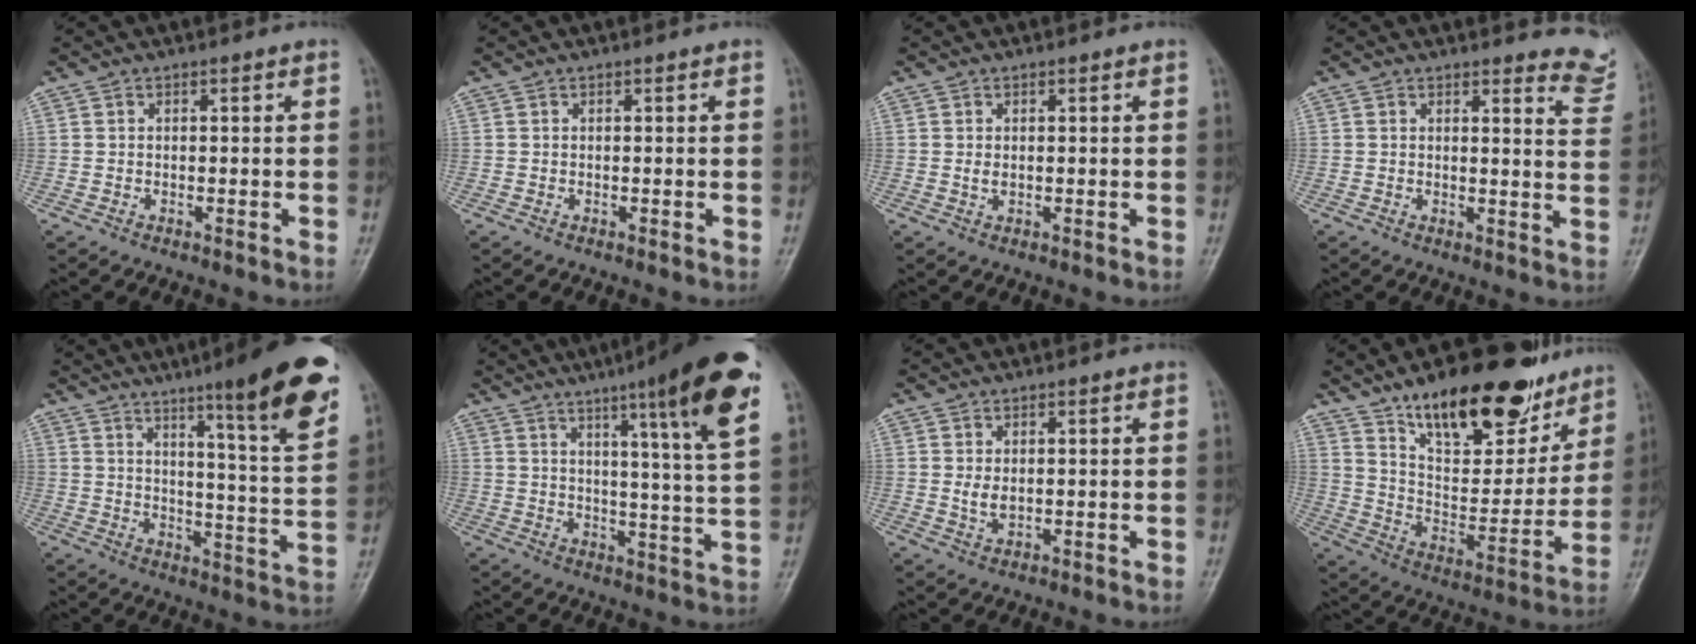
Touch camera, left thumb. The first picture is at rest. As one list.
[{"total": 0.0}, {"total": 1.4, "force": [0.2, 0.8, 1.1], "torque": [-0.016, -0.001, 0.006]}, {"total": 7.2, "force": [7.1, 1.4, 0.5], "torque": [0.028, -0.071, 0.052]}, {"total": 18.8, "force": [11.4, 1.8, 14.8], "torque": [-0.180, -0.062, 0.159]}, {"total": 18.6, "force": [10.1, 1.1, 15.6], "torque": [-0.207, -0.043, 0.131]}, {"total": 2.6, "force": [0.5, 1.6, 2.0], "torque": [-0.031, -0.008, 0.012]}, {"total": 25.2, "force": [17.0, 10.7, 15.2], "torque": [-0.179, -0.073, 0.271]}]